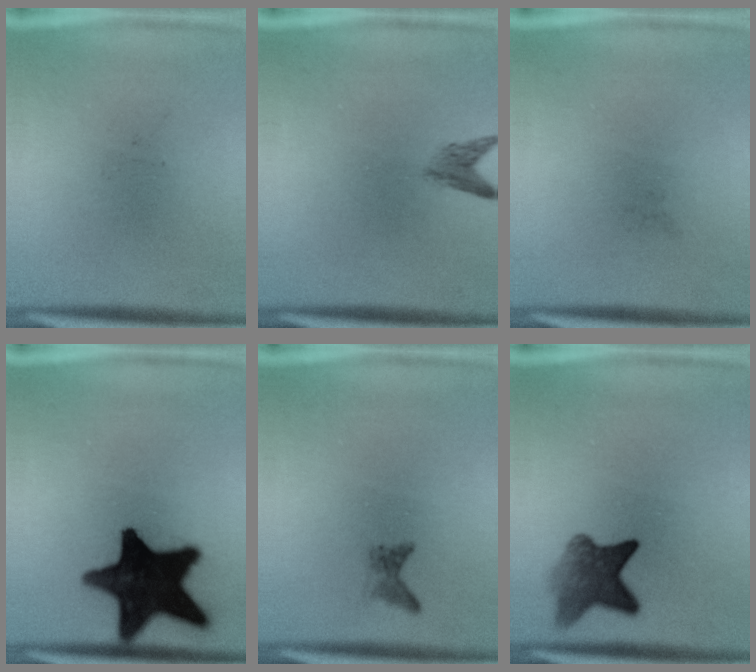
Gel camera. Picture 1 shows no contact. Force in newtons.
{"total": 2.0}
{"total": 0.0}
{"total": 19.3}
{"total": 1.2}
{"total": 6.2}